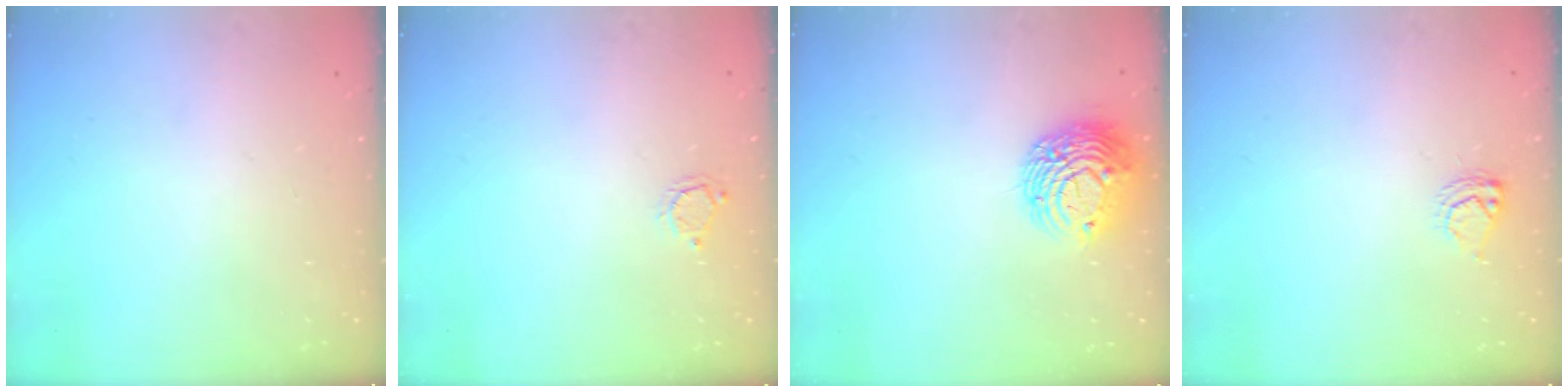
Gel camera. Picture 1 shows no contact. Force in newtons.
{"total": 2.8, "press": 2.8, "slide": 0.3}
{"total": 11.0, "press": 10.9, "slide": 1.0}
{"total": 5.7, "press": 5.7, "slide": 0.6}